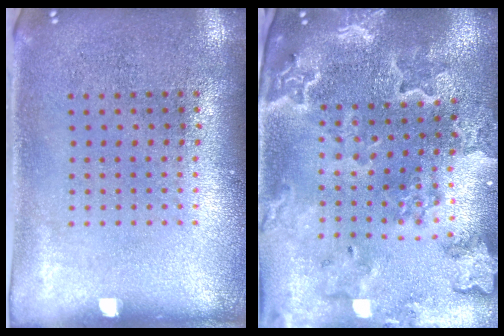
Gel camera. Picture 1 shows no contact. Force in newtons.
{"total": 2.4, "press": 2.3, "slide": 0.7}